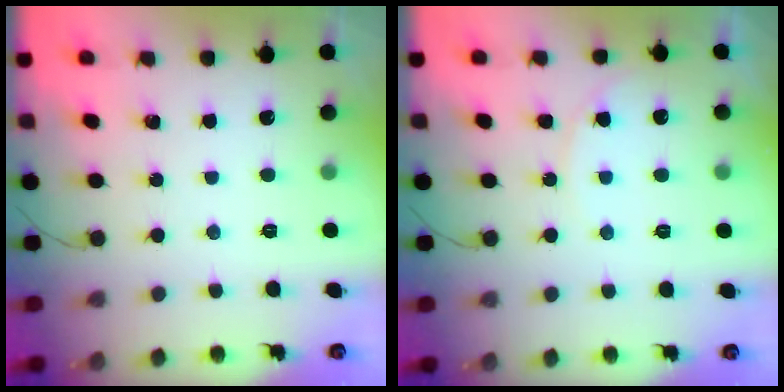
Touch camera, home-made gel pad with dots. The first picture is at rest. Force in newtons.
{"total": 5.0, "press": 4.9, "slide": 0.7}